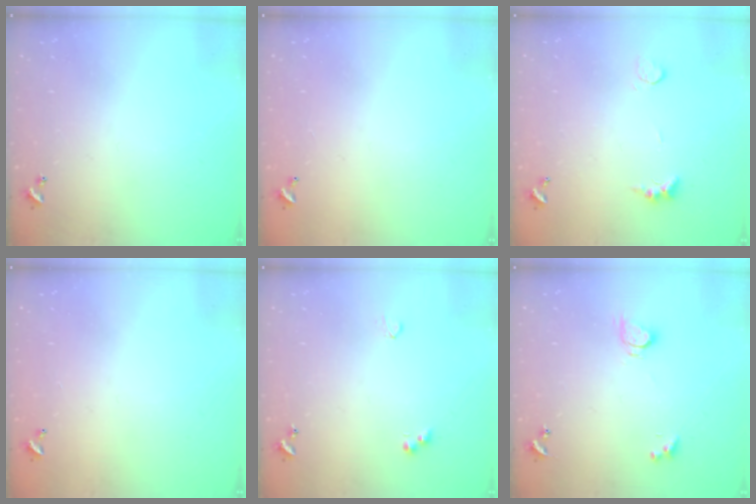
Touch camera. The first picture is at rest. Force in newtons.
{"total": 3.0, "press": 3.0, "slide": 0.1}
{"total": 3.3, "press": 3.2, "slide": 0.9}
{"total": 2.9, "press": 2.9, "slide": 0.1}
{"total": 4.4, "press": 4.4, "slide": 0.7}
{"total": 2.5, "press": 2.5, "slide": 0.4}